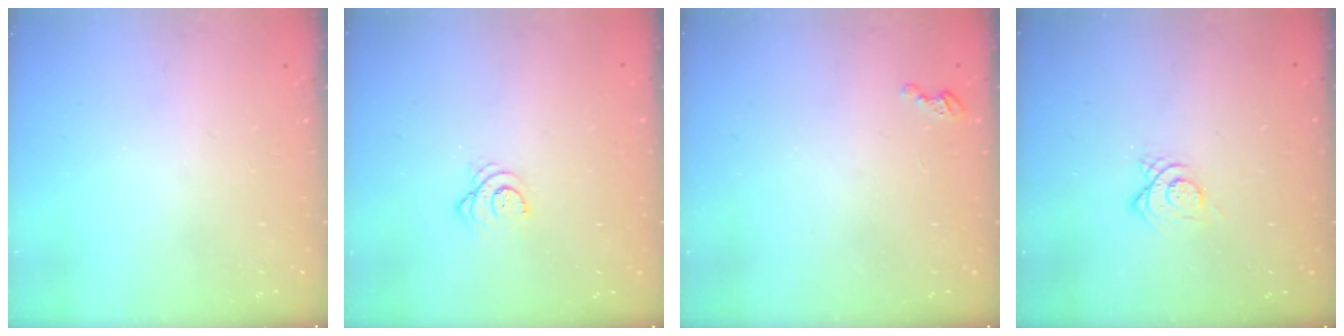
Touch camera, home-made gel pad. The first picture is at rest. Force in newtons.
{"total": 4.1, "press": 4.0, "slide": 0.4}
{"total": 2.8, "press": 2.8, "slide": 0.4}
{"total": 6.5, "press": 6.5, "slide": 0.6}